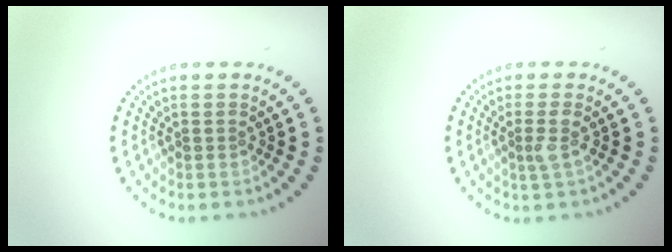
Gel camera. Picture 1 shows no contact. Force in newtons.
{"total": 1.4, "press": 1.1, "slide": 0.9}